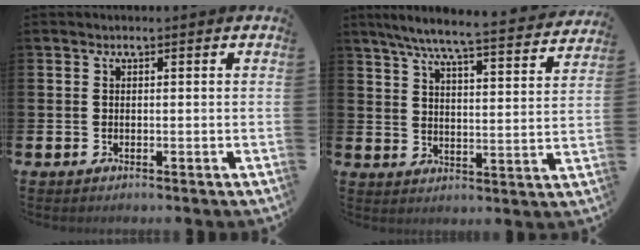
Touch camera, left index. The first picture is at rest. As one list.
[{"total": 7.4, "force": [6.7, 0.1, 3.1], "torque": [-0.076, -0.048, 0.110]}]